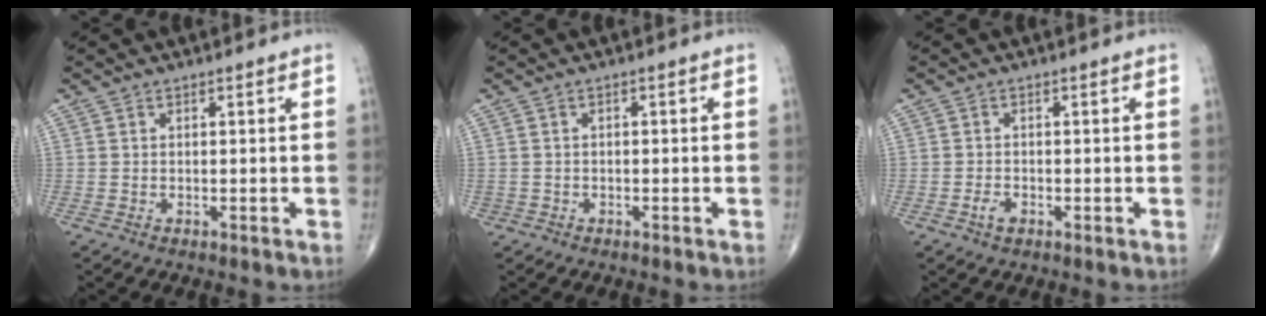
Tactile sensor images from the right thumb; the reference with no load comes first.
{"total": 1.1, "force": [-0.5, 0.9, 0.1], "torque": [0.004, 0.008, -0.010]}
{"total": 1.9, "force": [-0.9, 1.1, 1.2], "torque": [-0.022, 0.004, -0.018]}